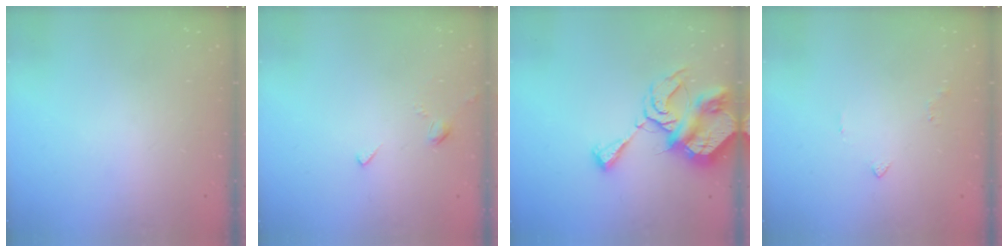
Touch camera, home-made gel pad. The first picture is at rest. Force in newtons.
{"total": 3.2, "press": 3.2, "slide": 0.7}
{"total": 9.8, "press": 9.8, "slide": 1.1}
{"total": 2.2, "press": 2.1, "slide": 0.5}